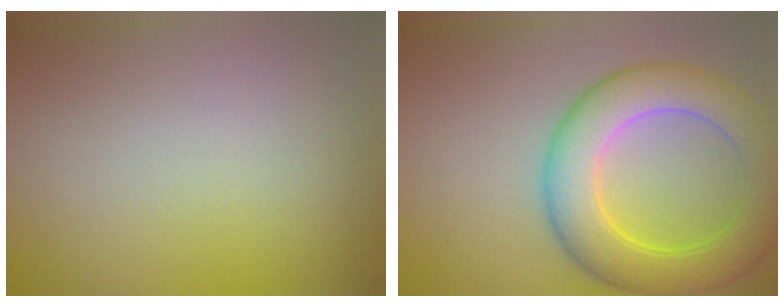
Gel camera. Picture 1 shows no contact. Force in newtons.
{"total": 8.1, "press": 8.1, "slide": 0.3}